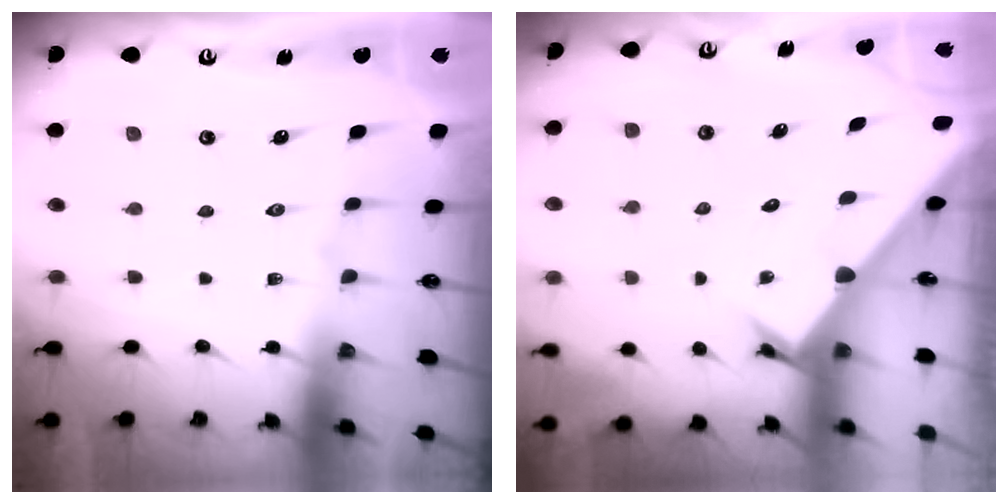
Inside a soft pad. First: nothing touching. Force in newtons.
{"total": 2.1, "press": 2.1, "slide": 0.2}